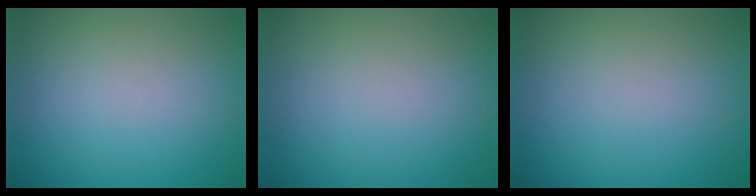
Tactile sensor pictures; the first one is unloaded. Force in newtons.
{"total": 0.0}
{"total": 0.0}